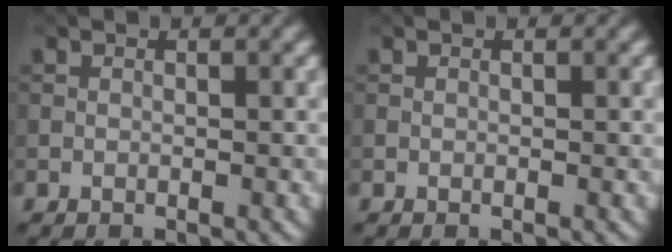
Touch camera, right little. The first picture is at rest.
{"total": 0.0}